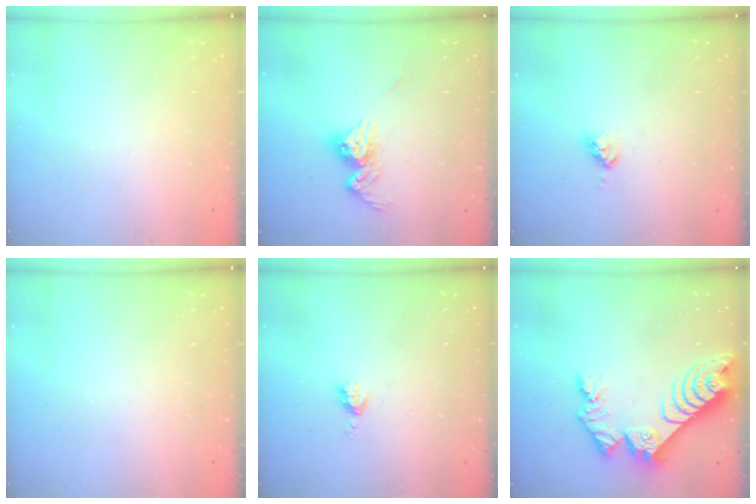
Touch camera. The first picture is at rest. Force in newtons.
{"total": 10.6, "press": 10.5, "slide": 1.0}
{"total": 4.3, "press": 4.3, "slide": 0.0}
{"total": 0.0}
{"total": 3.5, "press": 3.5, "slide": 0.6}
{"total": 12.8, "press": 12.8, "slide": 1.0}